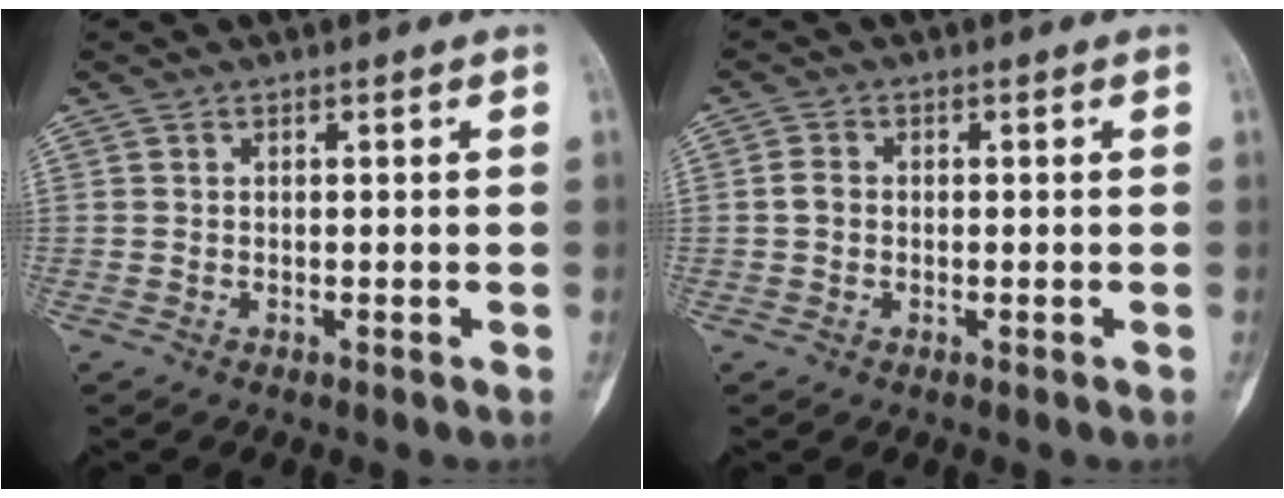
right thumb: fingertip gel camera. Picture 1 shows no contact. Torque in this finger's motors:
{"motor_torque": [-0.02, 0.01, 0.10, -0.13, 0.00]}